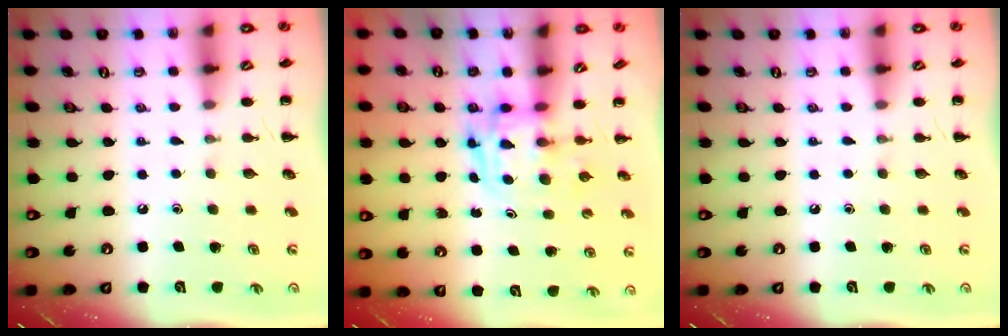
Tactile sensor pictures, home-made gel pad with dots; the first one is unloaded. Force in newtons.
{"total": 3.3, "press": 3.3, "slide": 0.5}
{"total": 0.0}